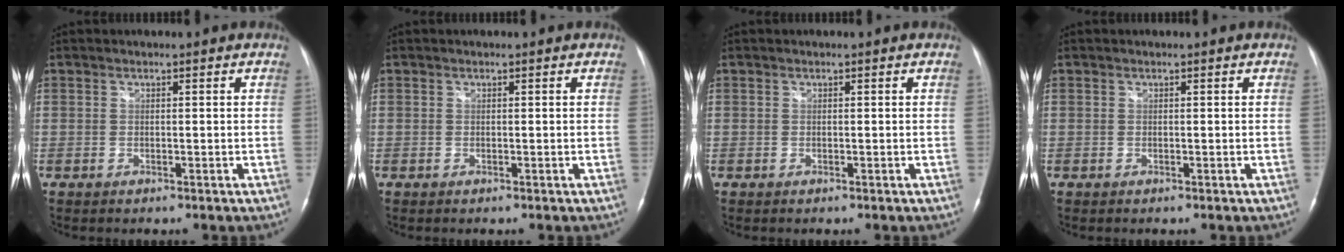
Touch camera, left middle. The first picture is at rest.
{"total": 0.0}
{"total": 0.0}
{"total": 0.0}